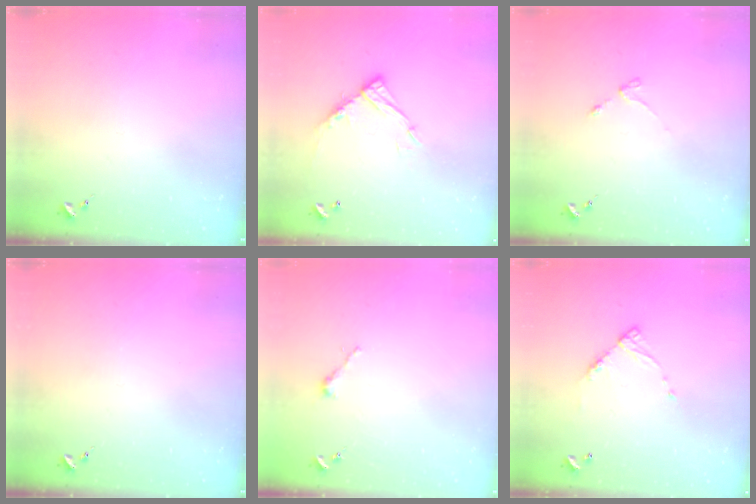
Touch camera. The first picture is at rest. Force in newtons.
{"total": 12.8, "press": 12.8, "slide": 1.0}
{"total": 3.0, "press": 2.9, "slide": 0.5}
{"total": 0.0}
{"total": 2.5, "press": 2.5, "slide": 0.2}
{"total": 8.8, "press": 8.8, "slide": 0.5}